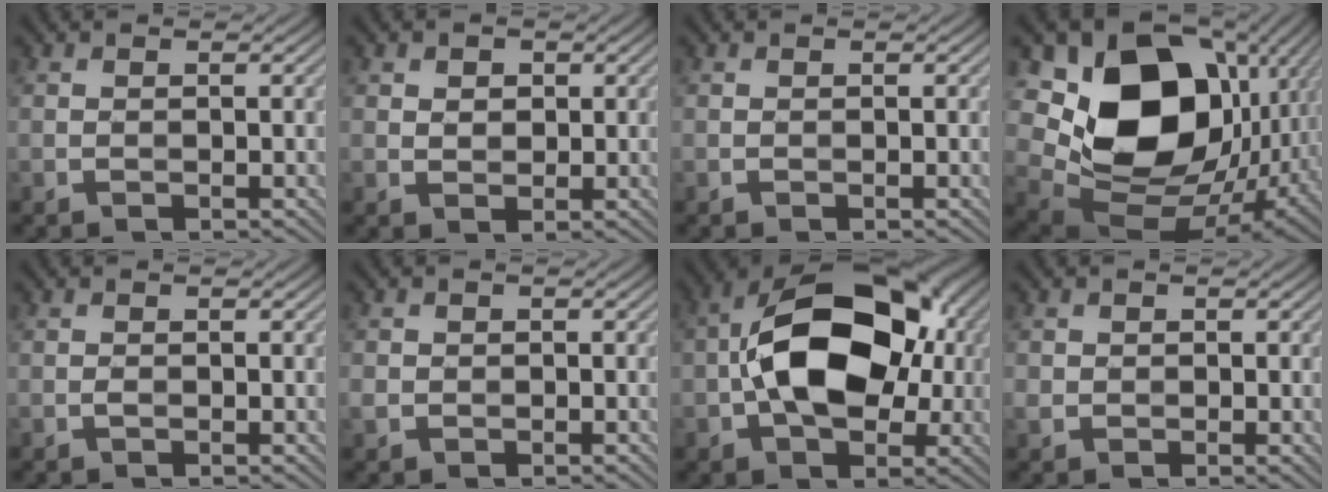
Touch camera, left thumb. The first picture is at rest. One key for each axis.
{"total": 2.2, "fx": 0.8, "fy": 1.7, "fz": 1.1, "tx": -0.028, "ty": -0.002, "tz": 0.007}
{"total": 0.0}
{"total": 18.5, "fx": 3.3, "fy": 13.8, "fz": 11.9, "tx": -0.250, "ty": -0.037, "tz": 0.089}
{"total": 0.6, "fx": -0.3, "fy": 0.3, "fz": 0.5, "tx": -0.012, "ty": 0.001, "tz": -0.008}
{"total": 1.5, "fx": -0.3, "fy": 1.4, "fz": 0.5, "tx": -0.018, "ty": -0.002, "tz": -0.008}
{"total": 15.1, "fx": -0.4, "fy": 9.5, "fz": 11.7, "tx": -0.187, "ty": 0.025, "tz": -0.015}
{"total": 1.4, "fx": 0.0, "fy": 1.3, "fz": 0.4, "tx": -0.016, "ty": -0.004, "tz": -0.001}